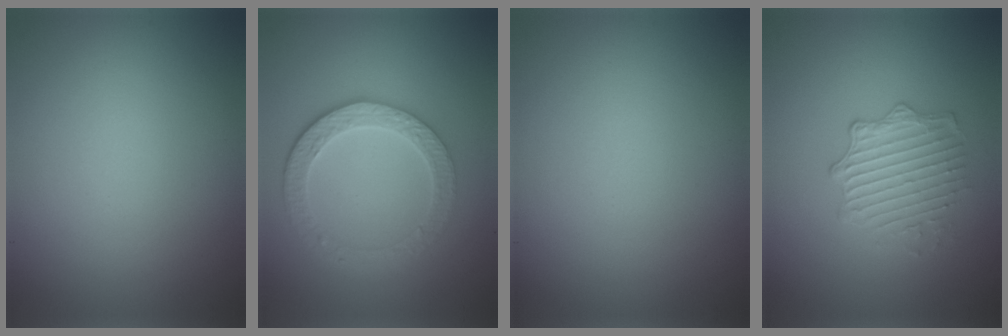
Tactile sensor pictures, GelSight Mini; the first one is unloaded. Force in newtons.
{"total": 3.8, "press": 3.2, "slide": 2.1}
{"total": 0.0}
{"total": 2.6, "press": 2.0, "slide": 1.6}